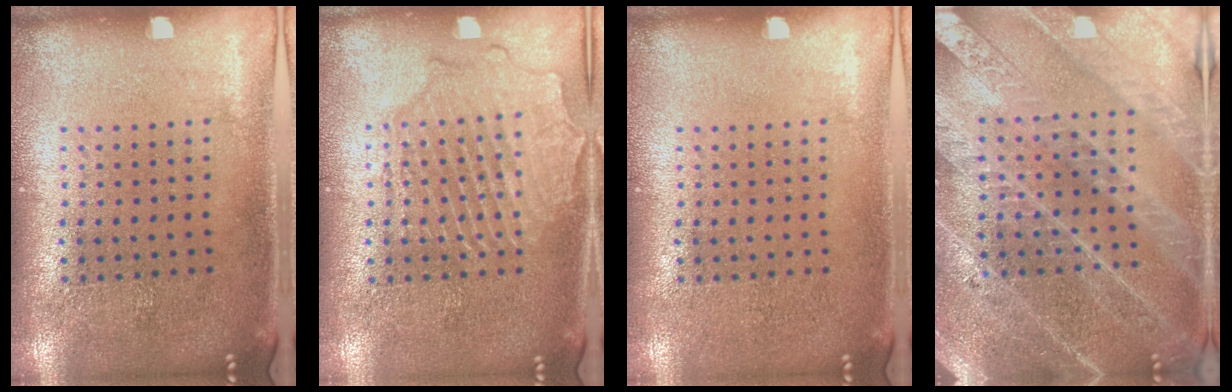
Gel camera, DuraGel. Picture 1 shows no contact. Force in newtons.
{"total": 2.6, "press": 2.6, "slide": 0.2}
{"total": 0.0}
{"total": 3.7, "press": 3.5, "slide": 1.4}